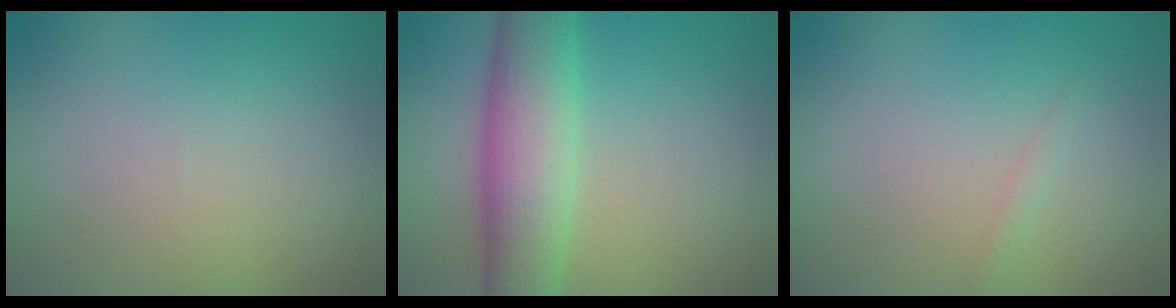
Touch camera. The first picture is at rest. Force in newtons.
{"total": 7.5, "press": 7.5, "slide": 0.1}
{"total": 0.5, "press": 0.5, "slide": 0.0}